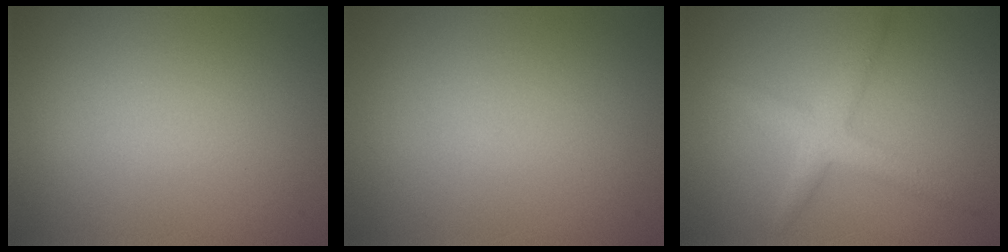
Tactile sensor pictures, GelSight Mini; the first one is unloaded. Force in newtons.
{"total": 0.0}
{"total": 3.0, "press": 3.0, "slide": 0.2}